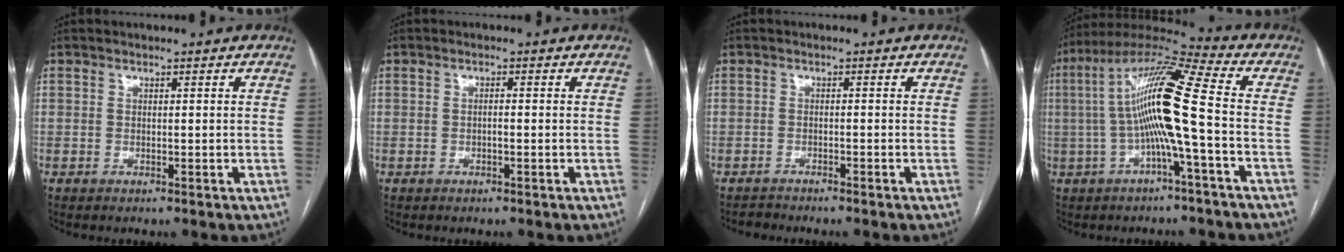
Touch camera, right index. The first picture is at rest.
{"total": 1.1, "force": [-0.1, 0.2, 1.0], "torque": [-0.018, 0.001, -0.002]}
{"total": 1.4, "force": [-1.4, -0.3, -0.1], "torque": [-0.002, -0.004, -0.024]}
{"total": 13.8, "force": [-1.0, -0.1, 13.8], "torque": [-0.260, 0.029, -0.028]}